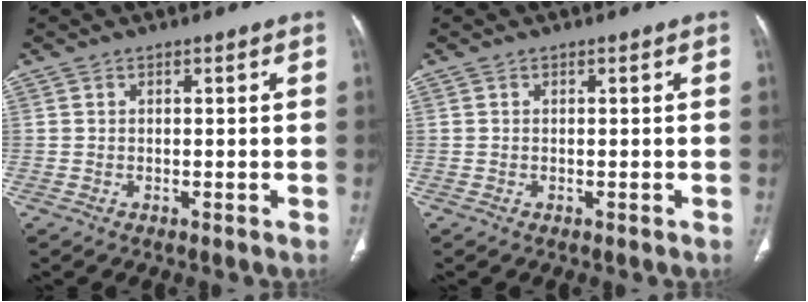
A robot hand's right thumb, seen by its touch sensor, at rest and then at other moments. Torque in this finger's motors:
{"motor_torque": [-0.07, -0.05, 0.01, -0.05, -0.01]}